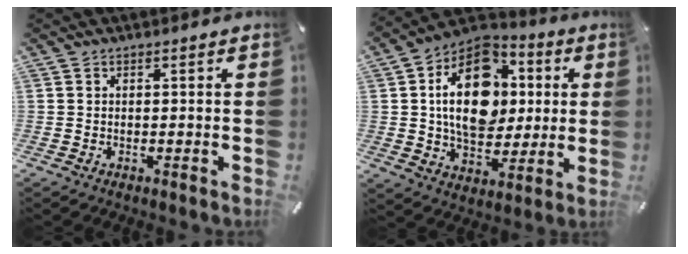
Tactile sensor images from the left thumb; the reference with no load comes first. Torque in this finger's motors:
{"motor_torque": [2.34, 2.29, 1.77, -1.00, 0.38]}